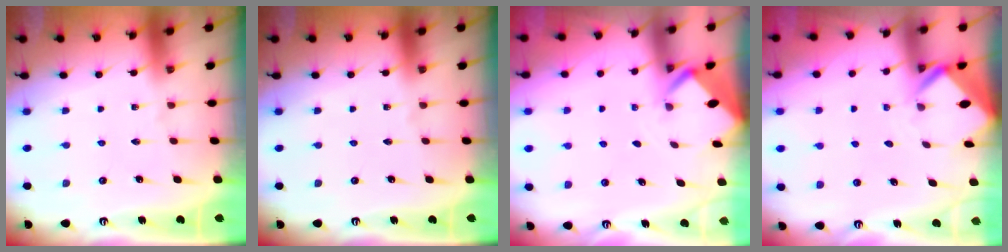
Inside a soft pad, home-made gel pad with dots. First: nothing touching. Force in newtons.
{"total": 0.0}
{"total": 2.0, "press": 2.0, "slide": 0.0}
{"total": 2.7, "press": 2.7, "slide": 0.2}